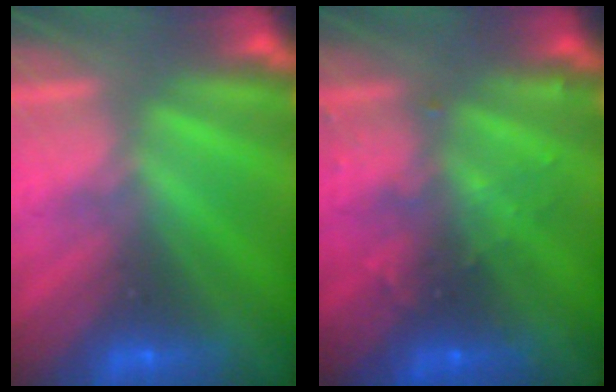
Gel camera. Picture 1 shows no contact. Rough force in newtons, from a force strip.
{"total": 3.0}